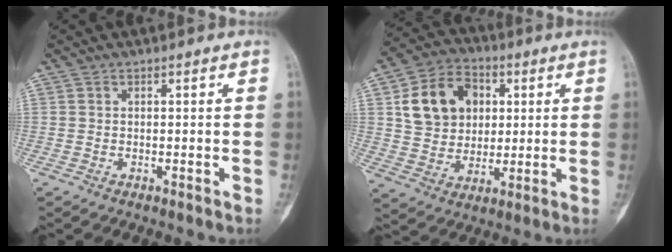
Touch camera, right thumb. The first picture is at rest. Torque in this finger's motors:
{"motor_torque": [0.20, 2.02, 0.43, -0.32, 0.14]}